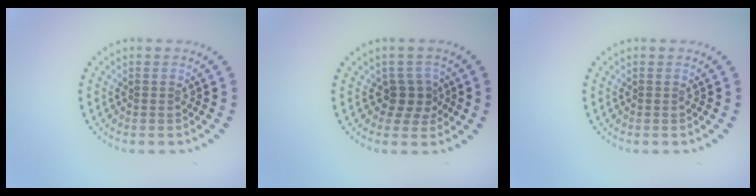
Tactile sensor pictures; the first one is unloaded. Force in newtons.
{"total": 2.3, "press": 1.8, "slide": 1.3}
{"total": 0.0}